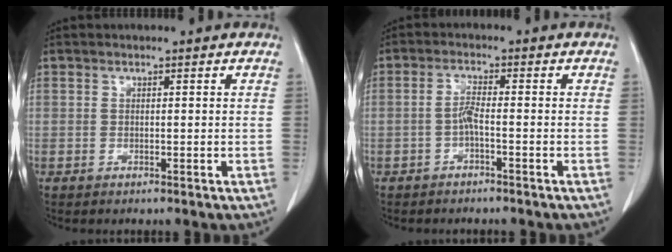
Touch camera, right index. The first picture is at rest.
{"total": 2.3, "force": [-0.9, 0.1, 2.1], "torque": [-0.041, 0.002, -0.021]}